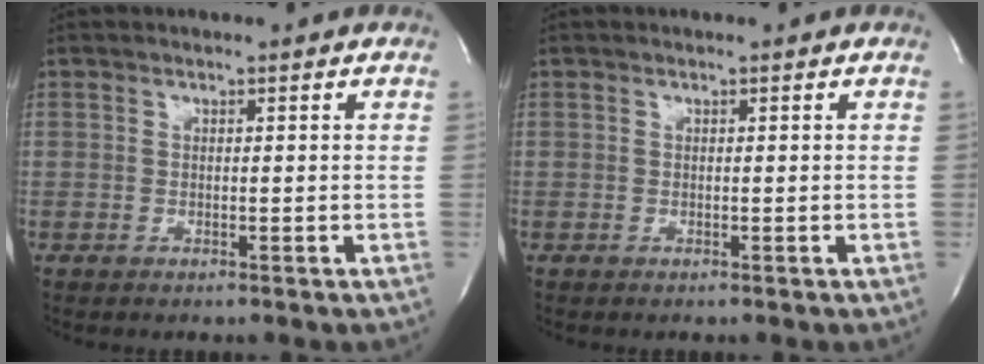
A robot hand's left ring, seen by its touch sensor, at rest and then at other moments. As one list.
[{"total": 0.0}]